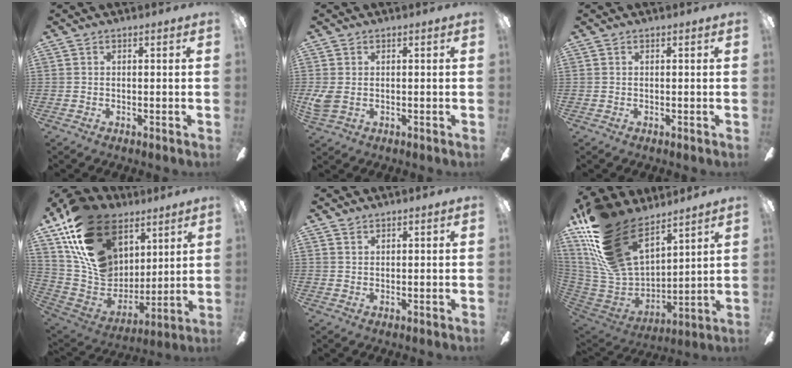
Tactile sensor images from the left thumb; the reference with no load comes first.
{"total": 3.4, "force": [0.4, 2.4, 2.3], "torque": [-0.049, -0.003, 0.004]}
{"total": 0.0}
{"total": 23.3, "force": [11.9, 16.1, 11.9], "torque": [-0.235, -0.048, 0.230]}
{"total": 1.5, "force": [1.3, 0.7, 0.2], "torque": [-0.006, 0.000, 0.025]}
{"total": 25.2, "force": [16.0, 12.7, 14.7], "torque": [-0.314, -0.085, 0.292]}